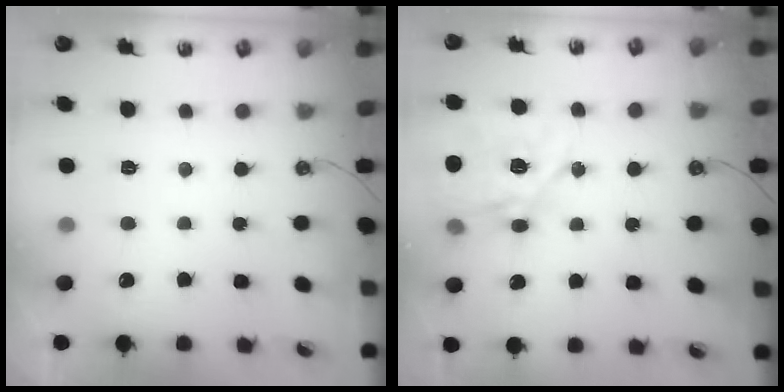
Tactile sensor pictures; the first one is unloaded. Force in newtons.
{"total": 18.9, "press": 18.8, "slide": 1.8}